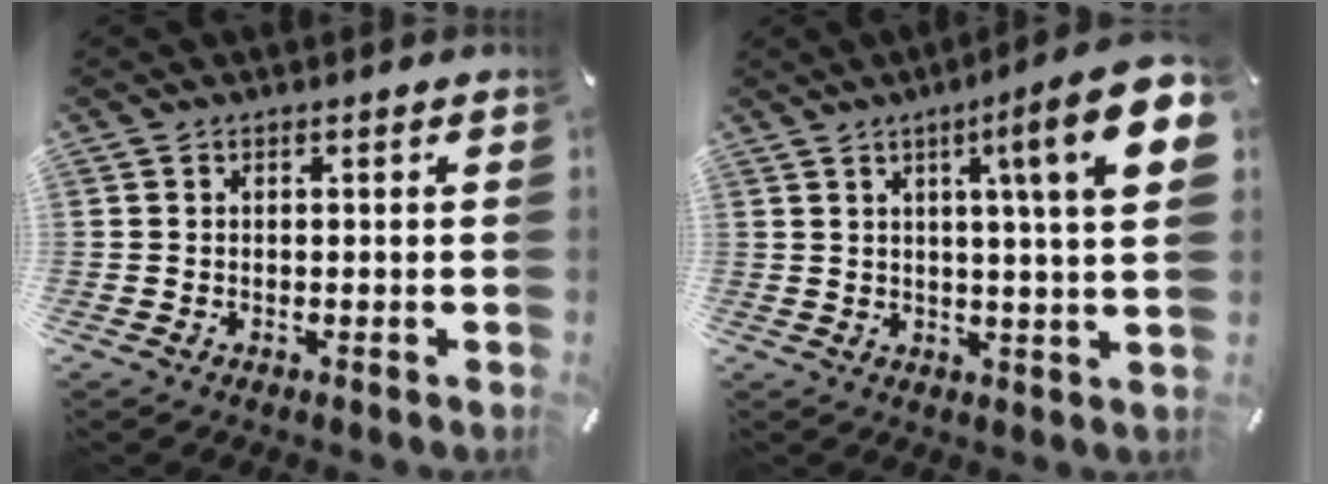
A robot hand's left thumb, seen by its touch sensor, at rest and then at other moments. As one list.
[{"total": 16.1, "force": [5.9, 1.3, 14.9], "torque": [-0.228, -0.025, 0.079]}]